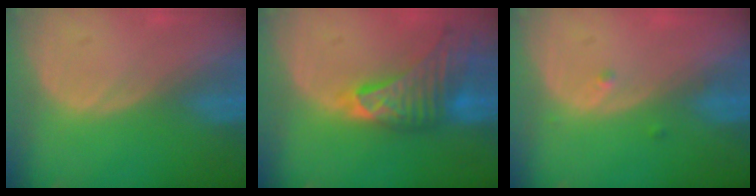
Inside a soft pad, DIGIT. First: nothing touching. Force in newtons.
{"total": 9.2, "press": 8.2, "slide": 4.2}
{"total": 1.0, "press": 0.8, "slide": 0.6}